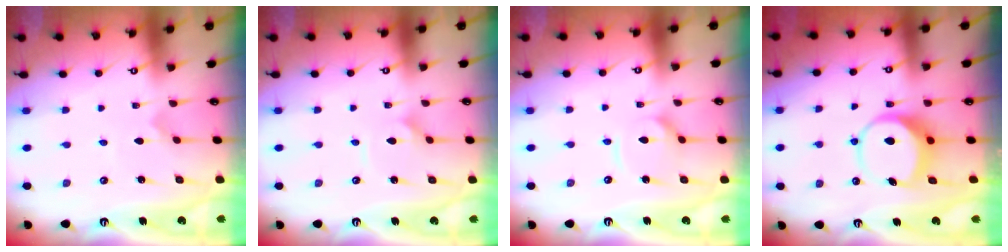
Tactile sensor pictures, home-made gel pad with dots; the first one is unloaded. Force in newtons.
{"total": 2.2, "press": 2.2, "slide": 0.1}
{"total": 7.1, "press": 7.0, "slide": 0.7}
{"total": 9.2, "press": 9.2, "slide": 0.9}